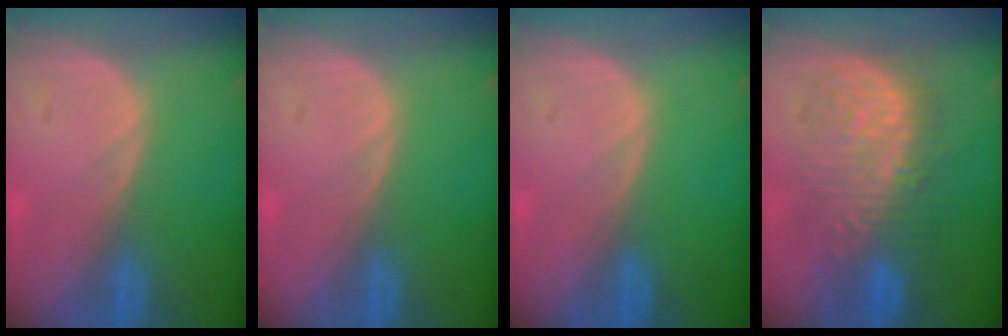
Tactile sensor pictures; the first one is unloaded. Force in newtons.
{"total": 0.0}
{"total": 0.0}
{"total": 10.1, "press": 10.1, "slide": 0.5}